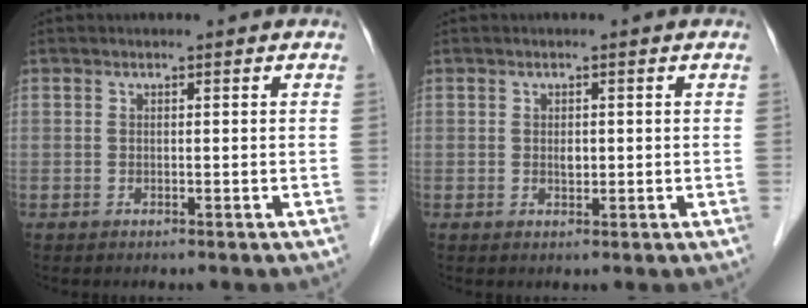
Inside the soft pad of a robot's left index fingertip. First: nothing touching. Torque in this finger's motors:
{"motor_torque": [0.05, 0.03, -0.03, 0.00]}